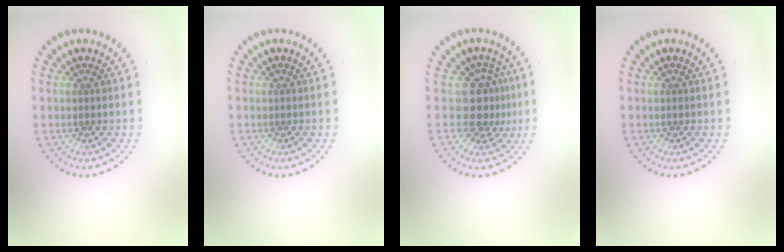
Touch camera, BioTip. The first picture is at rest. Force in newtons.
{"total": 0.0}
{"total": 3.0, "press": 2.2, "slide": 2.1}
{"total": 0.0}